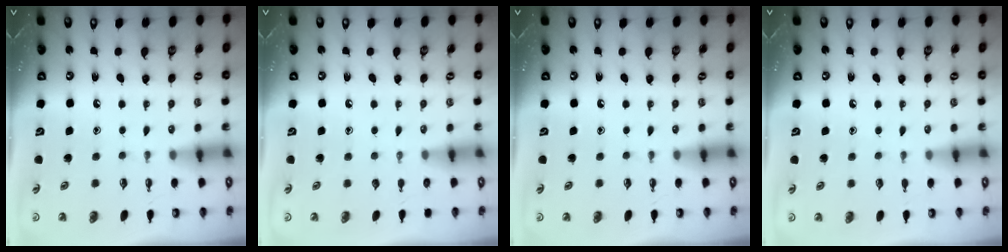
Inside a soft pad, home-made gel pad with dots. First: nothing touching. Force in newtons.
{"total": 0.0}
{"total": 0.0}
{"total": 3.4, "press": 3.3, "slide": 0.3}